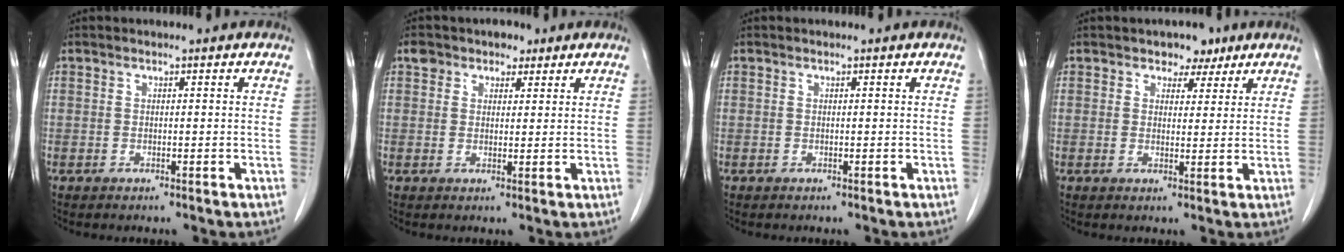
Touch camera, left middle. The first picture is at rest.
{"total": 3.5, "force": [2.1, 2.5, 1.2], "torque": [-0.019, 0.009, 0.034]}
{"total": 0.0}
{"total": 3.7, "force": [2.6, 2.4, 1.1], "torque": [-0.013, 0.001, 0.039]}